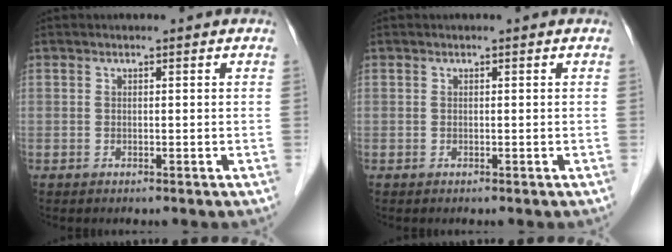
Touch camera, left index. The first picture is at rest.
{"total": 0.0}